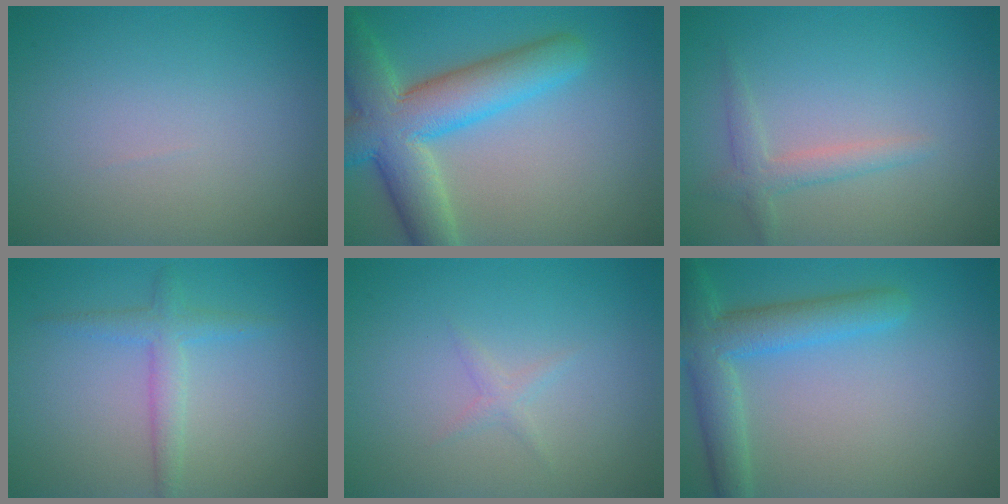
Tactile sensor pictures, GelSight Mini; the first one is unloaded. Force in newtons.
{"total": 8.9, "press": 8.9, "slide": 0.6}
{"total": 2.0, "press": 2.0, "slide": 0.2}
{"total": 2.3, "press": 2.3, "slide": 0.1}
{"total": 0.9, "press": 0.8, "slide": 0.1}
{"total": 5.3, "press": 5.2, "slide": 0.4}